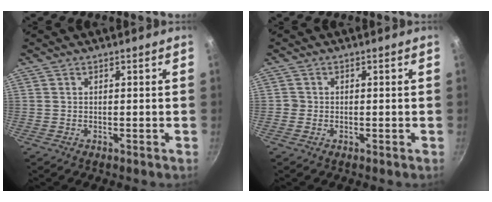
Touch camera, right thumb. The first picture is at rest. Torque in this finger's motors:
{"motor_torque": [0.18, 0.07, 0.34, -0.12, -0.03]}